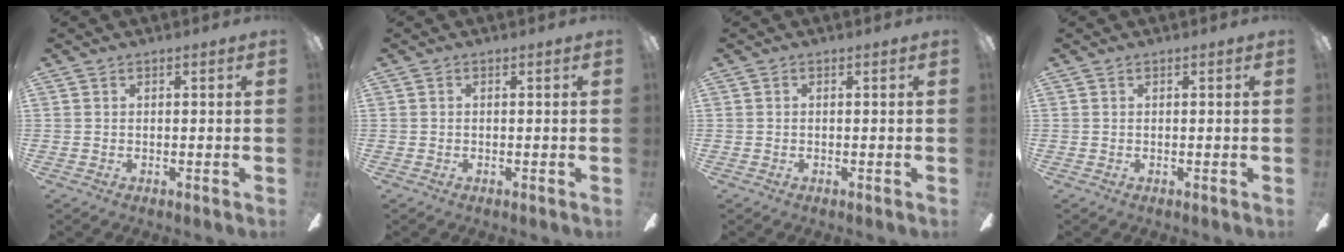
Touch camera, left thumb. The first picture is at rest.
{"total": 0.0}
{"total": 0.0}
{"total": 0.0}